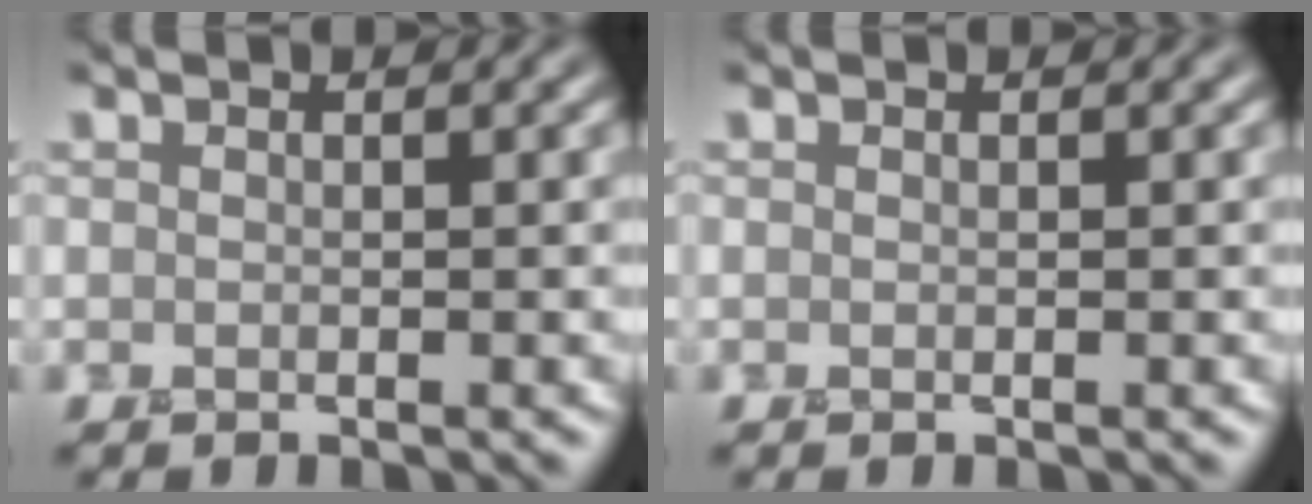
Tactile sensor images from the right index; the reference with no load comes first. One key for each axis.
{"total": 0.0}